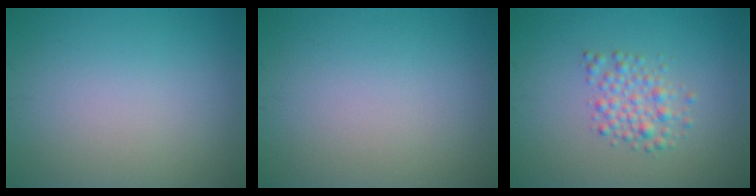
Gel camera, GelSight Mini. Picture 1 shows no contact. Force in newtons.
{"total": 0.0}
{"total": 2.5, "press": 2.5, "slide": 0.0}